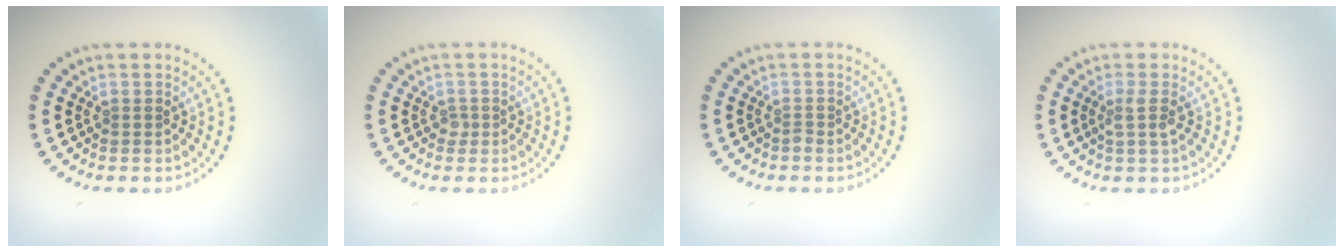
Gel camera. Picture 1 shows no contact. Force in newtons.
{"total": 0.8, "press": 0.6, "slide": 0.6}
{"total": 0.5, "press": 0.4, "slide": 0.4}
{"total": 1.4, "press": 1.0, "slide": 1.0}